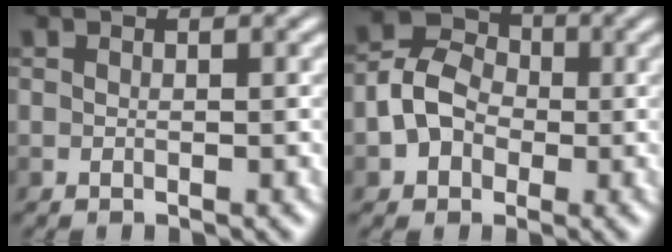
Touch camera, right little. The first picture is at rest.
{"total": 4.8, "force": [-1.8, 3.7, 2.5], "torque": [-0.046, 0.012, -0.044]}